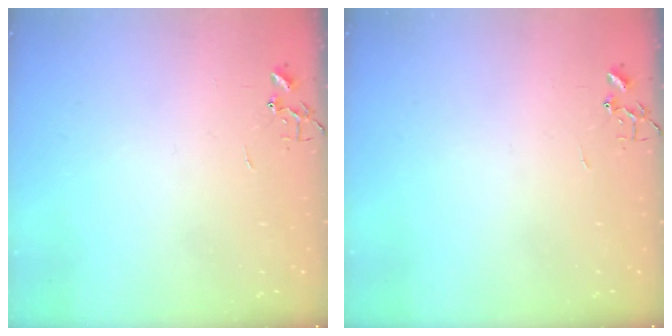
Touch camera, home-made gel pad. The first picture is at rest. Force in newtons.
{"total": 0.0}